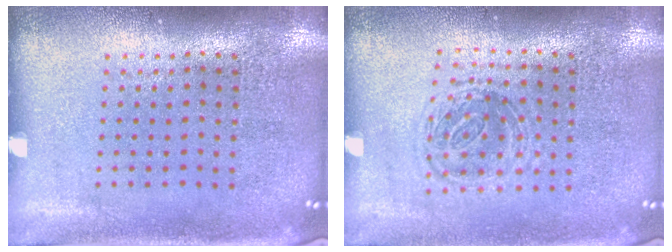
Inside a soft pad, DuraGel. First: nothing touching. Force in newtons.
{"total": 1.2, "press": 1.0, "slide": 0.8}